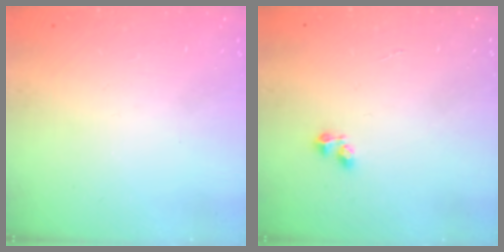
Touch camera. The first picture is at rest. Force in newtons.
{"total": 2.2, "press": 2.1, "slide": 0.6}